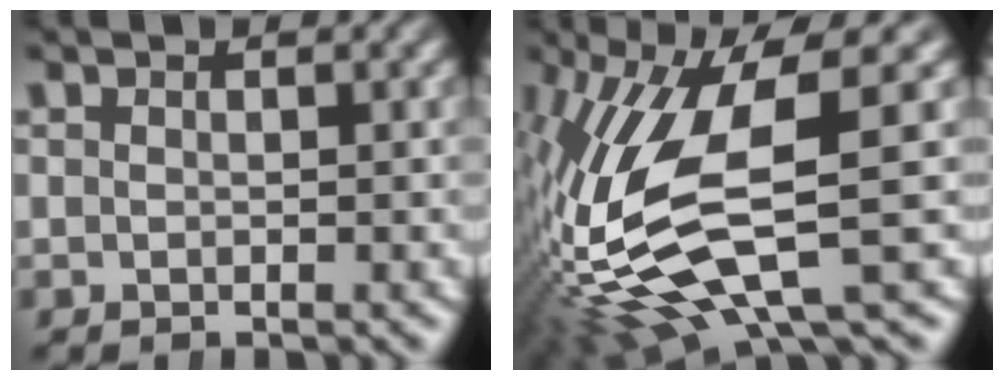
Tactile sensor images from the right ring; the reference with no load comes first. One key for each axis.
{"total": 11.9, "fx": -1.6, "fy": 5.6, "fz": 10.4, "tx": -0.221, "ty": -0.030, "tz": -0.001}